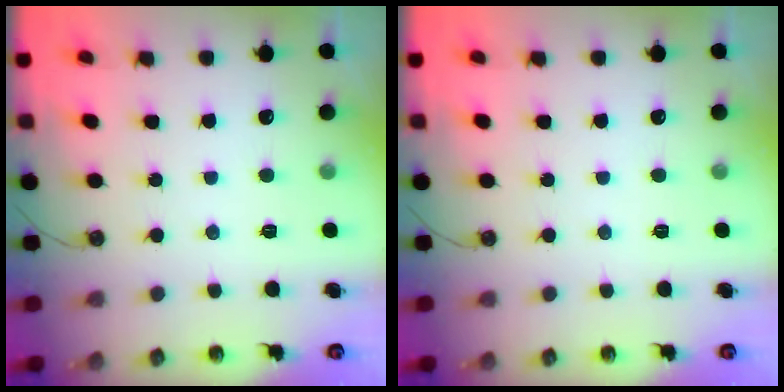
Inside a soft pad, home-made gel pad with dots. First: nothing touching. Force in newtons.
{"total": 0.0}